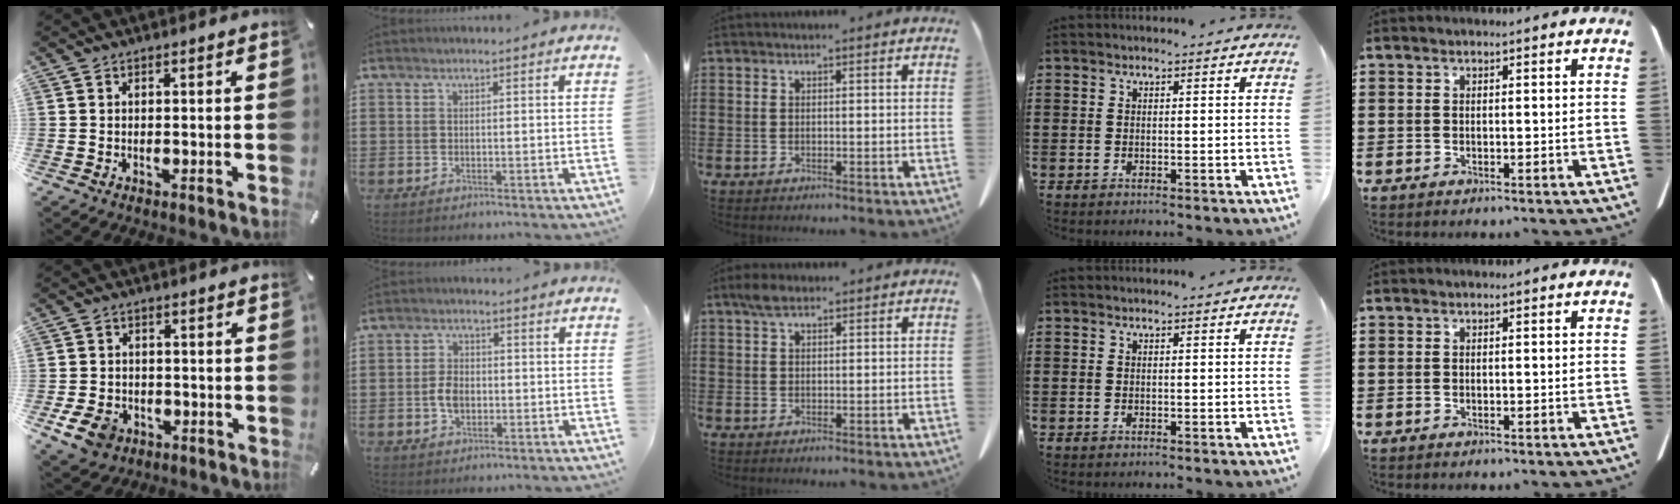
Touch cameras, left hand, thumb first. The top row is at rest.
{"thumb": {"total": 6.9, "force": [-3.0, 5.3, 3.2], "torque": [-0.067, 0.014, -0.056]}, "index": {"total": 3.7, "force": [-0.5, 2.4, 2.8], "torque": [-0.061, 0.002, -0.012]}, "middle": {"total": 2.5, "force": [1.7, 1.0, 1.5], "torque": [-0.035, 0.004, 0.031]}}